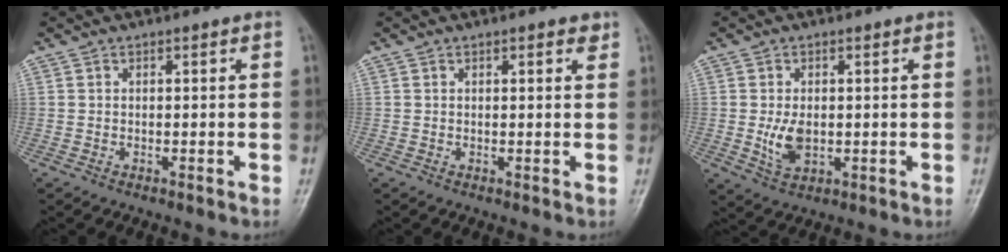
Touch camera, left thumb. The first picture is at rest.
{"total": 1.6, "force": [1.0, 0.7, 1.1], "torque": [-0.009, -0.003, 0.010]}
{"total": 5.2, "force": [-0.2, 3.3, 4.0], "torque": [-0.068, -0.009, 0.003]}